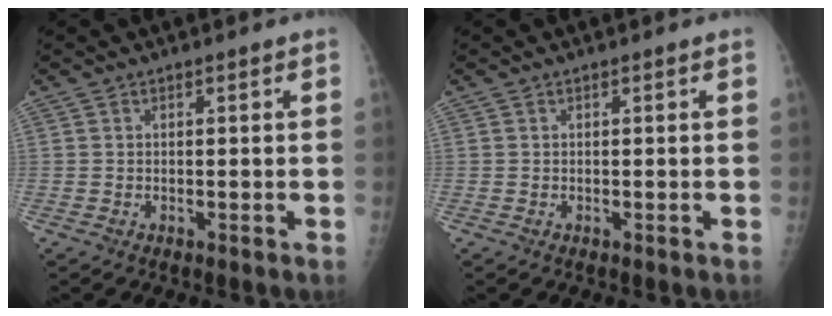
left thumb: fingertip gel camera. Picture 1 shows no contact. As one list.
[{"total": 0.0}]